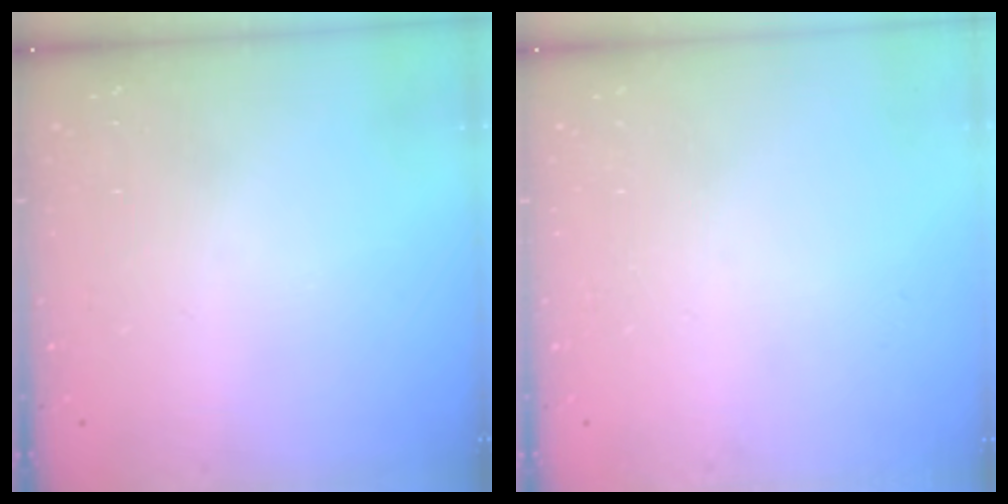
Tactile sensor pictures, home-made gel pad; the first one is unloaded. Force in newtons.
{"total": 0.0}